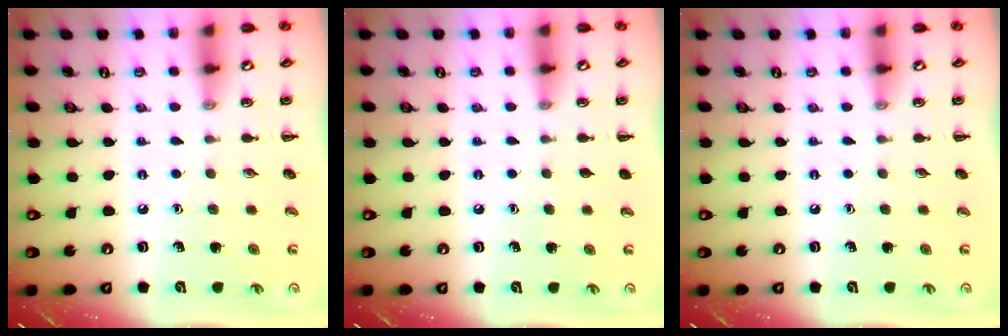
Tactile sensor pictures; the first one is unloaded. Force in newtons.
{"total": 0.0}
{"total": 0.0}